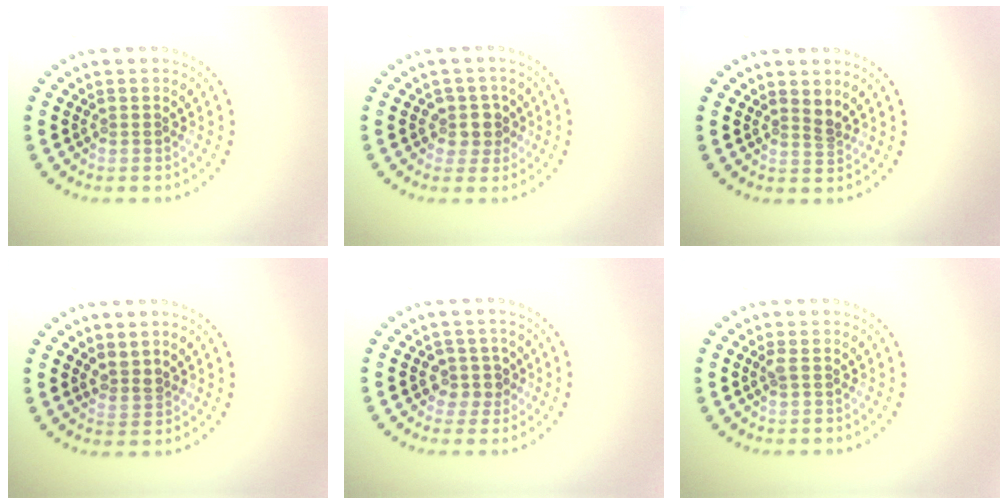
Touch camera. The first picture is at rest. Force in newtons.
{"total": 2.2, "press": 1.8, "slide": 1.2}
{"total": 1.1, "press": 0.6, "slide": 0.9}
{"total": 1.6, "press": 1.2, "slide": 1.1}
{"total": 2.0, "press": 1.6, "slide": 1.2}
{"total": 0.7, "press": 0.6, "slide": 0.3}